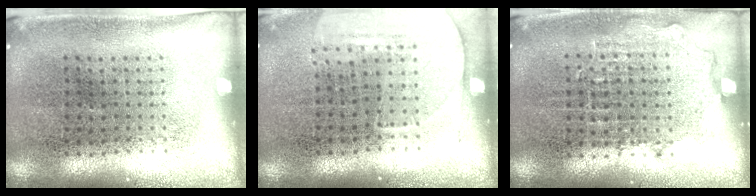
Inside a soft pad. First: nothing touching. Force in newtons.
{"total": 1.4, "press": 1.3, "slide": 0.4}
{"total": 0.8, "press": 0.8, "slide": 0.3}